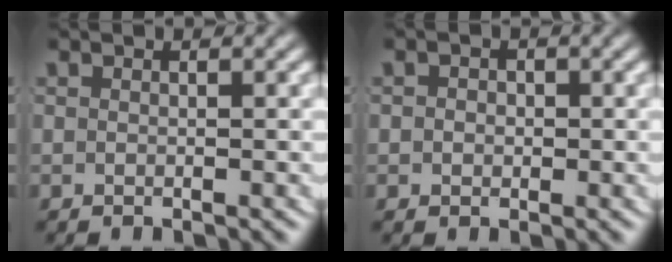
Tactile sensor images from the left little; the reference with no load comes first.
{"total": 1.1, "force": [-0.3, 1.0, 0.4], "torque": [-0.008, -0.007, -0.005]}